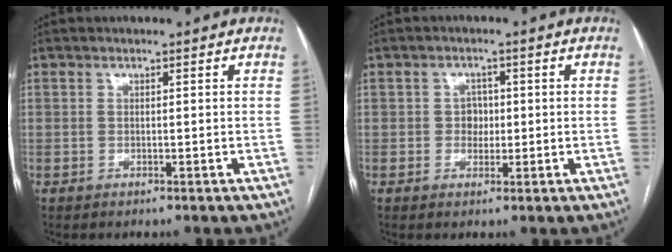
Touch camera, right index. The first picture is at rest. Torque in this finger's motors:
{"motor_torque": [0.27, 0.19, 0.00, 0.00]}